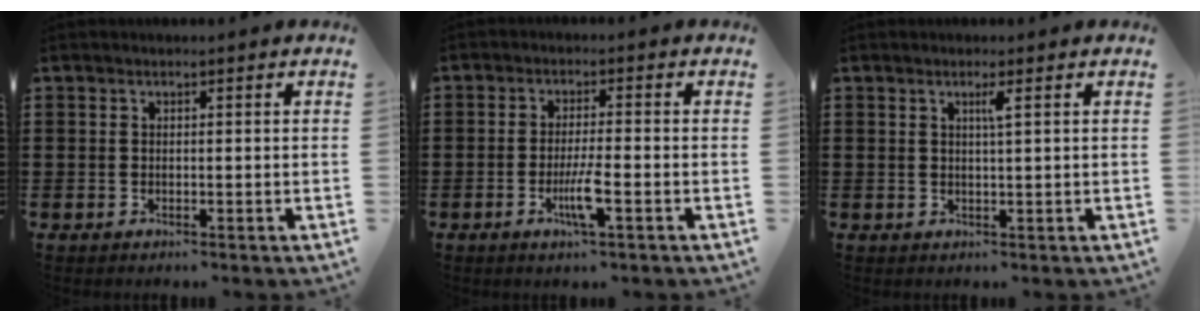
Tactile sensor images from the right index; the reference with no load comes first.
{"total": 4.8, "force": [-1.9, 0.4, 4.4], "torque": [-0.088, -0.012, -0.036]}
{"total": 1.6, "force": [0.6, -0.2, 1.4], "torque": [-0.027, -0.002, 0.007]}